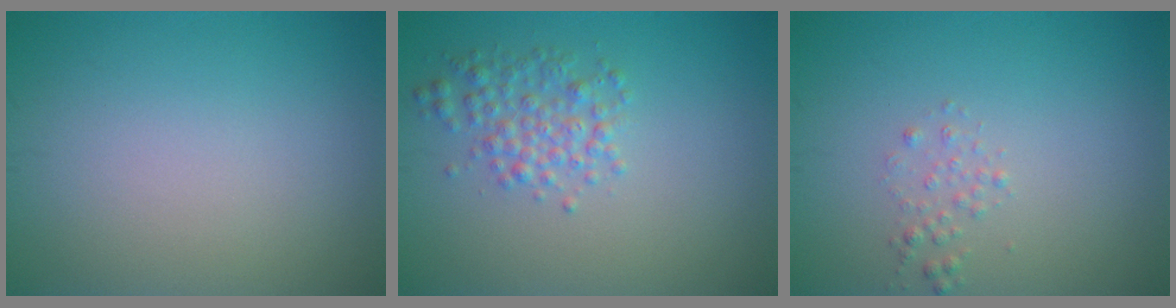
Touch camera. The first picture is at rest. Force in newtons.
{"total": 2.6, "press": 2.6, "slide": 0.0}
{"total": 0.9, "press": 0.9, "slide": 0.1}